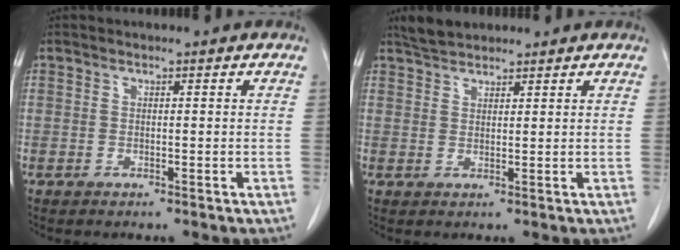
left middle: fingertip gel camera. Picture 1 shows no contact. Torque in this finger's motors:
{"motor_torque": [0.01, -0.02, -0.02, 0.00]}